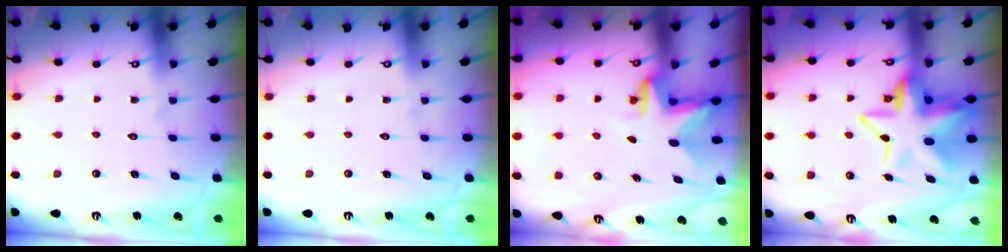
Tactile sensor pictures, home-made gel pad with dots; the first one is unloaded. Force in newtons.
{"total": 0.0}
{"total": 2.8, "press": 2.8, "slide": 0.2}
{"total": 15.4, "press": 15.1, "slide": 2.8}